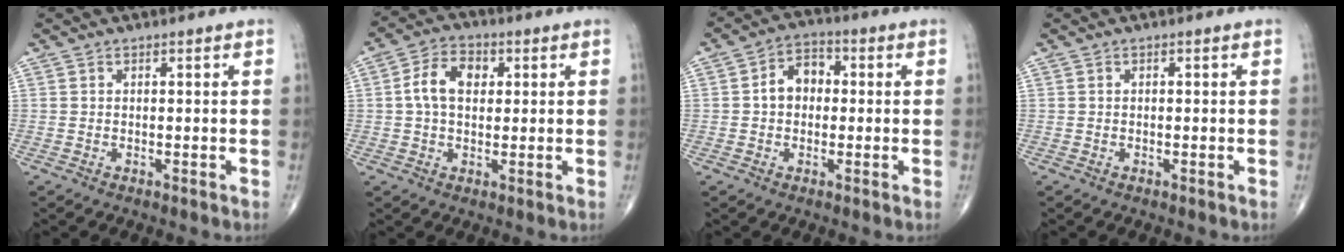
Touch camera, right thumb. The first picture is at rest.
{"total": 7.5, "force": [1.2, 5.0, 5.5], "torque": [-0.093, 0.016, 0.014]}
{"total": 6.4, "force": [0.2, 4.8, 4.2], "torque": [-0.054, 0.022, -0.008]}
{"total": 0.0}